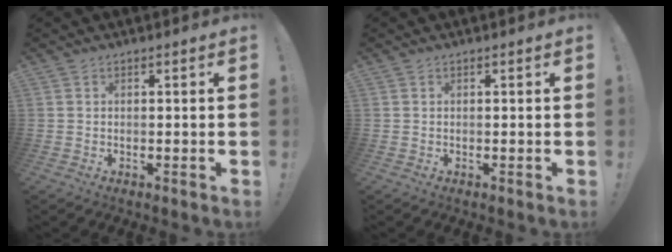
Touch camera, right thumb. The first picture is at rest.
{"total": 0.0}